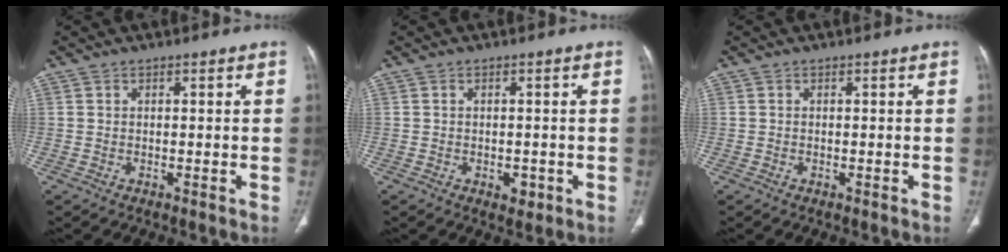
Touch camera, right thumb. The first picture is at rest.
{"total": 2.5, "force": [-0.9, 1.6, 1.6], "torque": [-0.012, 0.002, -0.006]}
{"total": 0.0}